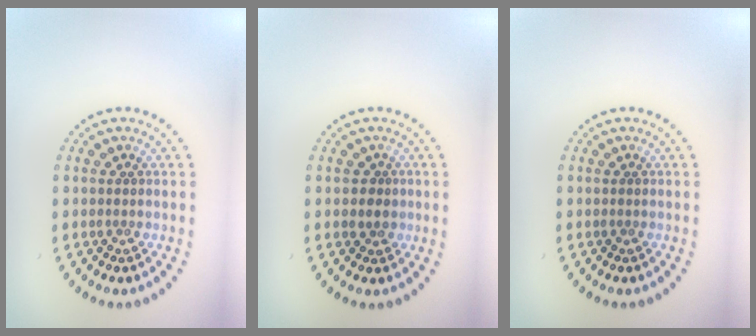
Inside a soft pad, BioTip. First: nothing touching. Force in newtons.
{"total": 1.6, "press": 1.4, "slide": 0.6}
{"total": 0.0}